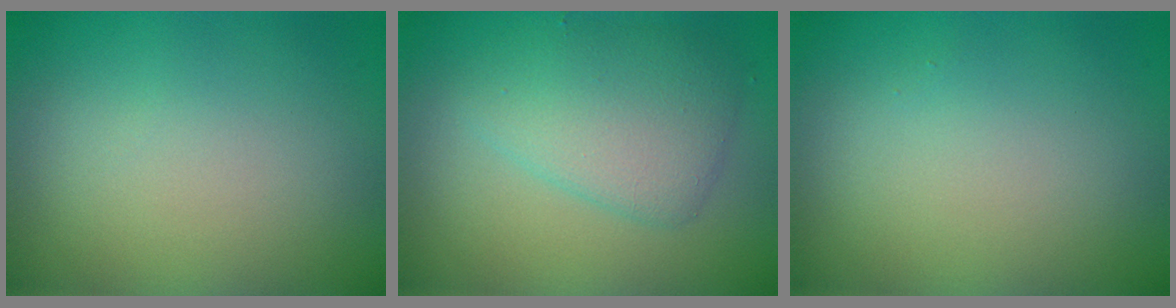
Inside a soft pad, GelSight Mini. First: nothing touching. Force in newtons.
{"total": 4.2, "press": 4.2, "slide": 0.0}
{"total": 0.0}